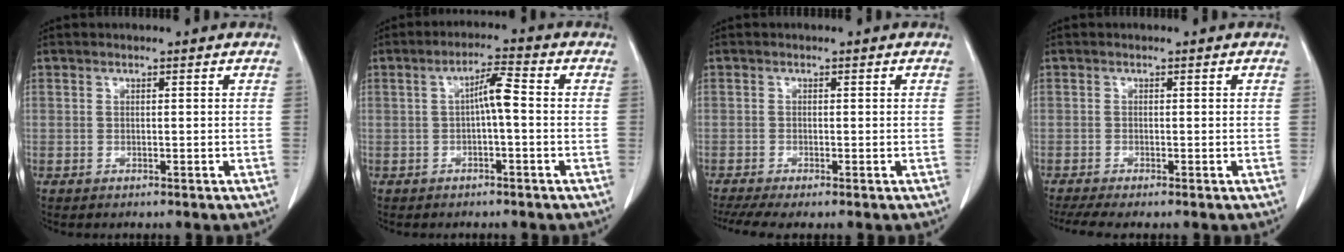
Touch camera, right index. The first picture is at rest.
{"total": 4.2, "force": [-0.1, 0.4, 4.1], "torque": [-0.070, 0.012, -0.002]}
{"total": 4.1, "force": [-3.0, 0.4, 2.8], "torque": [-0.054, -0.007, -0.052]}
{"total": 3.4, "force": [-2.6, 0.1, 2.1], "torque": [-0.039, -0.007, -0.047]}